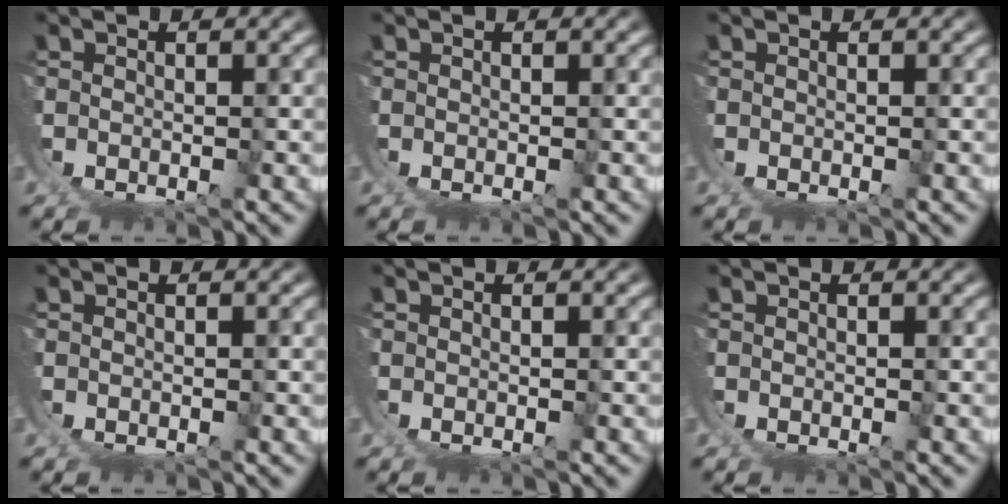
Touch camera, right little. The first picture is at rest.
{"total": 0.0}
{"total": 0.0}
{"total": 0.0}
{"total": 0.0}
{"total": 0.0}